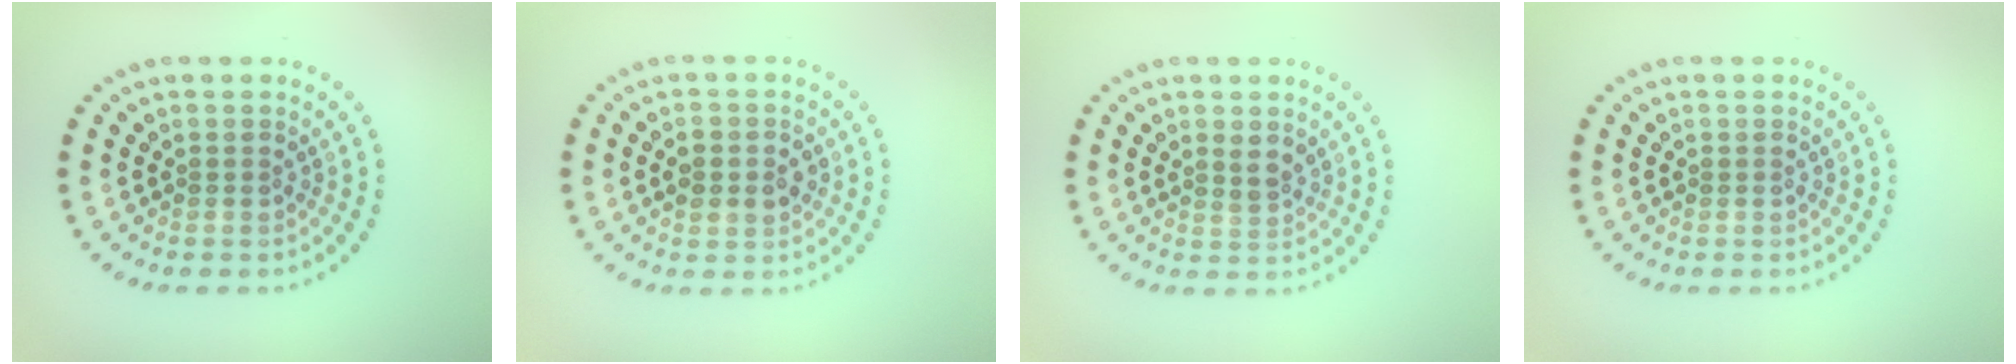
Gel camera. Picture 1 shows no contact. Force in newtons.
{"total": 2.4, "press": 2.4, "slide": 0.2}
{"total": 1.6, "press": 1.3, "slide": 0.9}
{"total": 0.0}